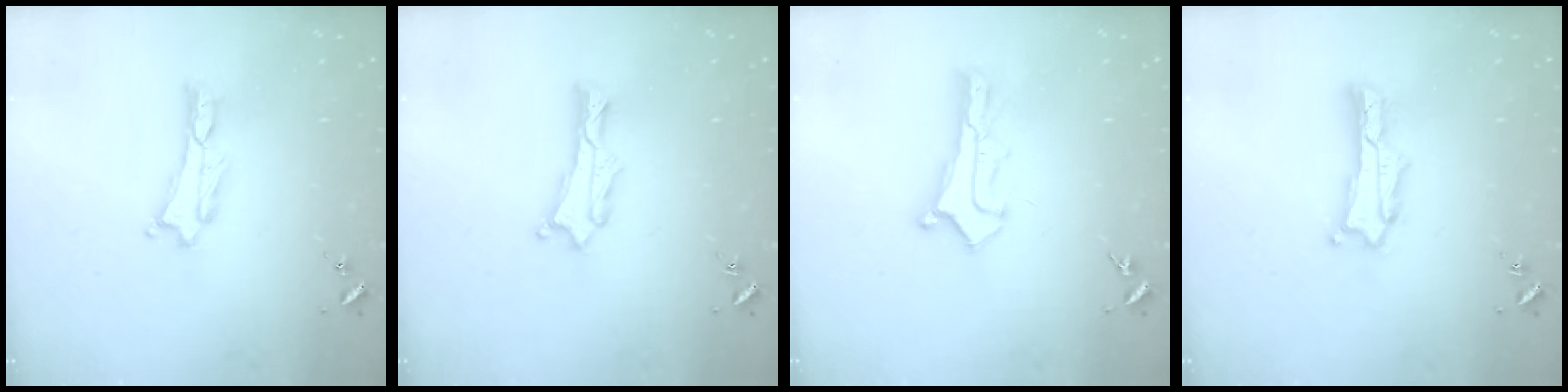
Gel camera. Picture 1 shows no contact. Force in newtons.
{"total": 0.9, "press": 0.9, "slide": 0.2}
{"total": 1.1, "press": 1.1, "slide": 0.1}
{"total": 1.4, "press": 1.3, "slide": 0.2}